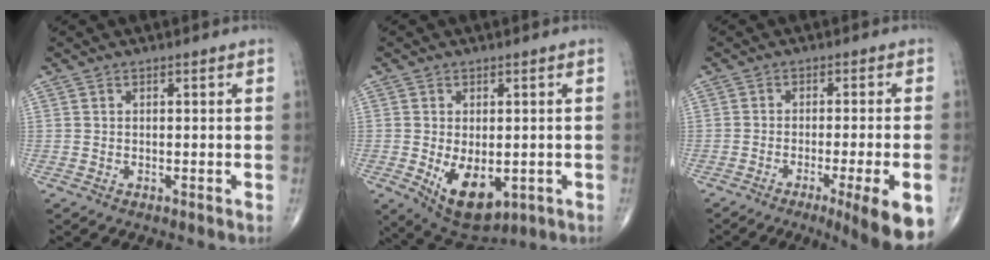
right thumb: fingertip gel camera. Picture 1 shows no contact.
{"total": 10.0, "force": [-2.2, 5.7, 7.9], "torque": [-0.112, -0.015, -0.017]}
{"total": 12.4, "force": [-6.2, 1.4, 10.7], "torque": [-0.111, 0.000, -0.084]}